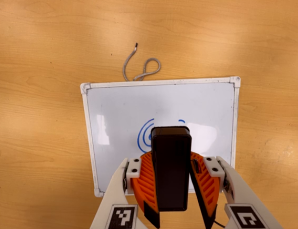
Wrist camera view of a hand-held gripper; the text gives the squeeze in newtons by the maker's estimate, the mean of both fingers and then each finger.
{"total": 9.2, "left": 9.0, "right": 9.3}